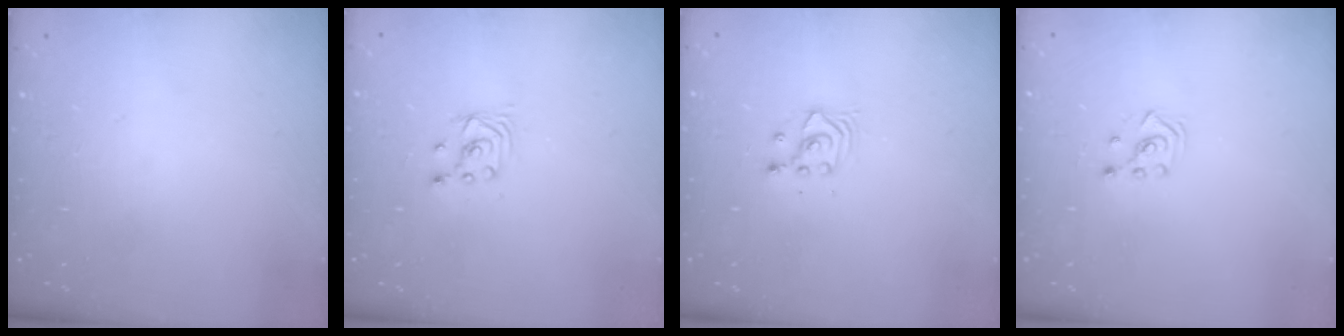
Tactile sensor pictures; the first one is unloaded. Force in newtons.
{"total": 2.2, "press": 2.2, "slide": 0.3}
{"total": 3.7, "press": 3.7, "slide": 0.3}
{"total": 2.5, "press": 2.4, "slide": 0.8}